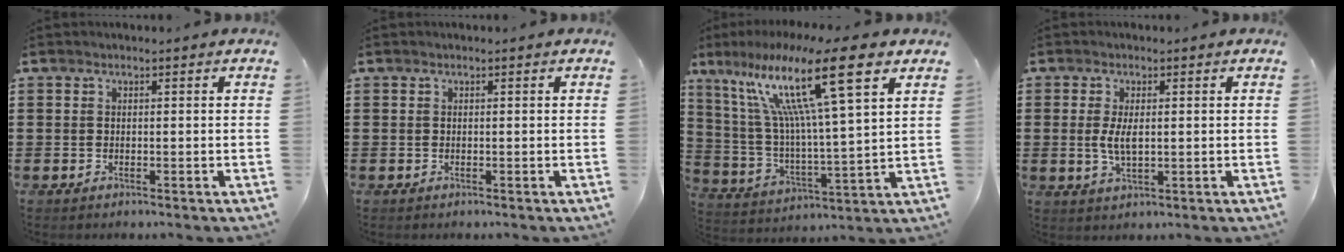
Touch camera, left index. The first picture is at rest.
{"total": 0.0}
{"total": 18.0, "force": [10.3, 2.1, 14.6], "torque": [-0.291, -0.028, 0.157]}
{"total": 3.9, "force": [0.2, 1.6, 3.6], "torque": [-0.085, -0.001, -0.002]}